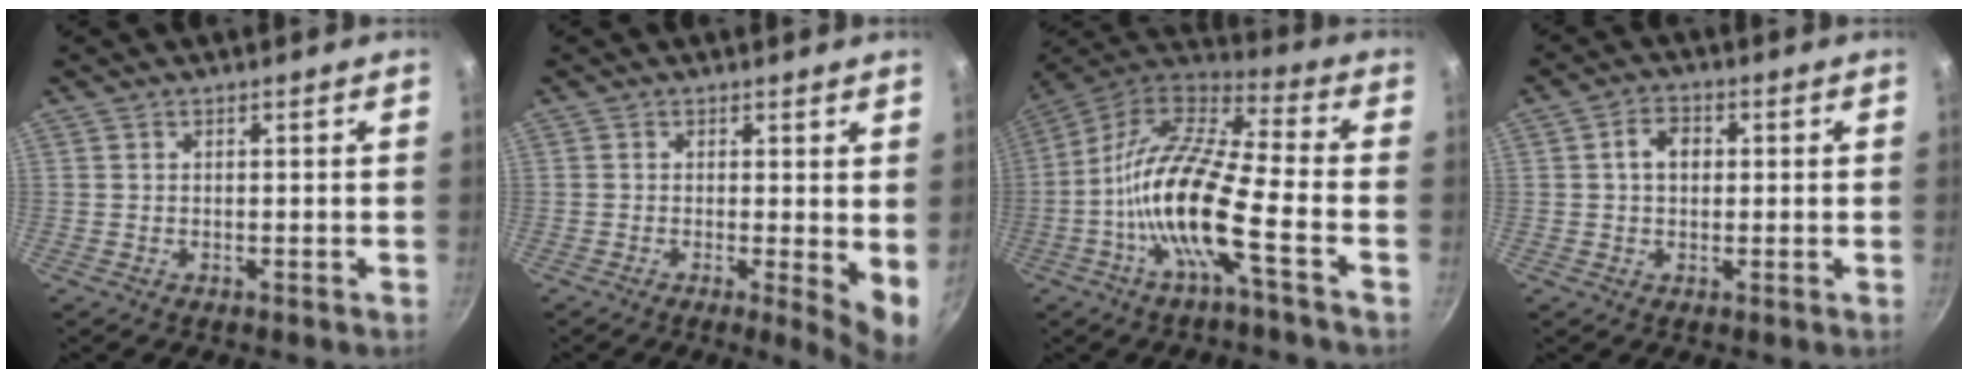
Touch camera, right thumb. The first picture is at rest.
{"total": 5.5, "force": [0.2, 1.4, 5.4], "torque": [-0.073, -0.018, 0.001]}
{"total": 17.6, "force": [-5.4, 4.0, 16.3], "torque": [-0.306, 0.044, -0.125]}
{"total": 4.8, "force": [0.7, 3.5, 3.2], "torque": [-0.035, 0.011, 0.004]}